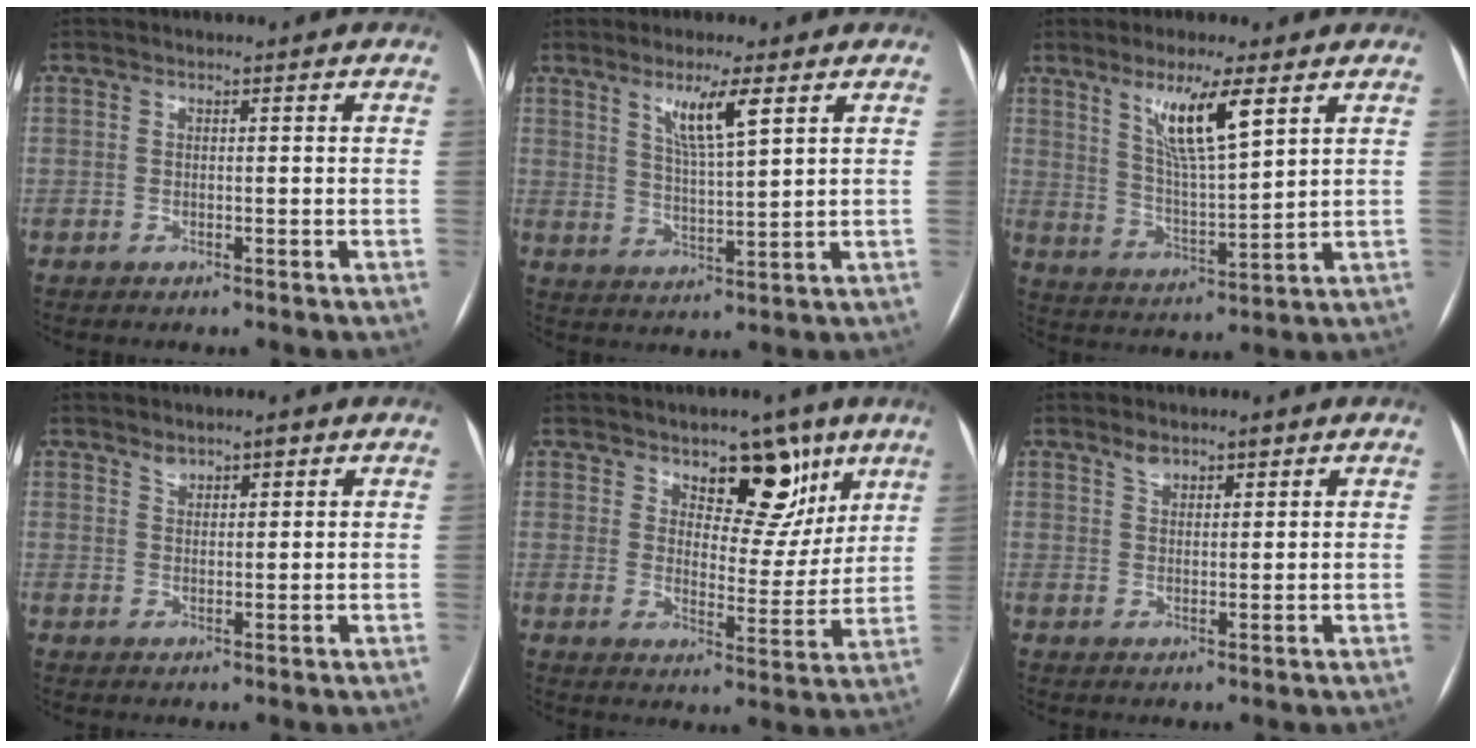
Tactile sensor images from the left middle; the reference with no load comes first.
{"total": 6.5, "force": [3.5, 0.2, 5.5], "torque": [-0.103, -0.008, 0.066]}
{"total": 9.6, "force": [5.2, 0.8, 8.1], "torque": [-0.152, -0.010, 0.099]}
{"total": 2.5, "force": [1.9, 1.0, 1.3], "torque": [-0.023, 0.002, 0.034]}
{"total": 9.9, "force": [6.5, 4.9, 5.6], "torque": [-0.063, -0.003, 0.100]}
{"total": 2.8, "force": [2.2, 1.2, 1.2], "torque": [-0.025, 0.005, 0.040]}